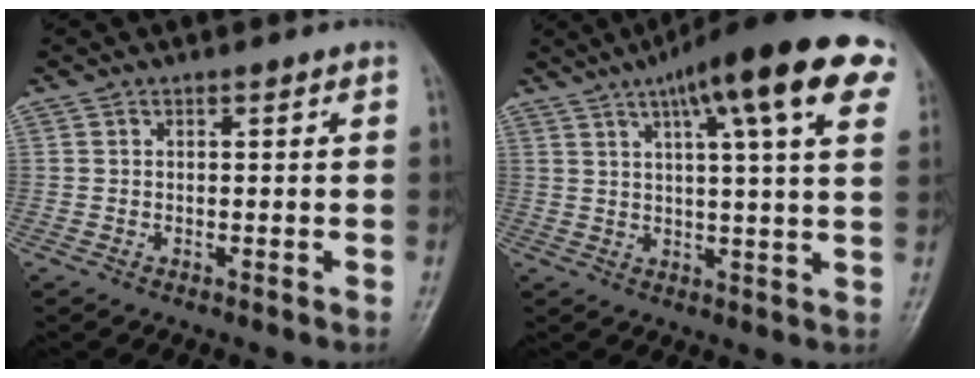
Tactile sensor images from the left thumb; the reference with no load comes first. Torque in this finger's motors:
{"motor_torque": [0.75, 0.72, 1.66, -1.12, 0.16]}